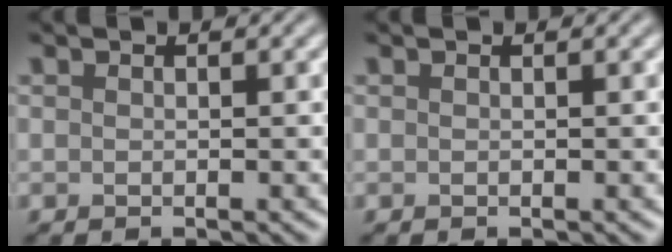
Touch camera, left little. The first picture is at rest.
{"total": 0.0}